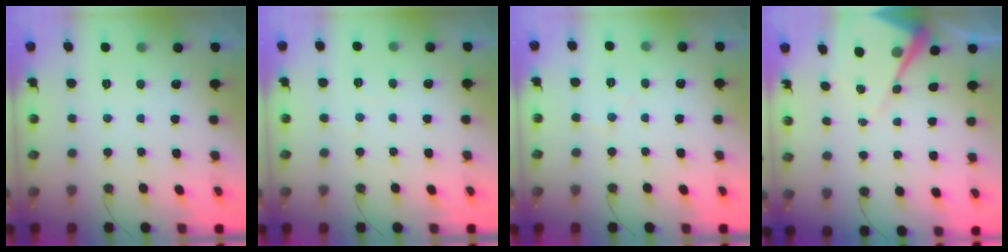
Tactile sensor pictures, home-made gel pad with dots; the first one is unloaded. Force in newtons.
{"total": 3.9, "press": 3.9, "slide": 0.6}
{"total": 5.7, "press": 5.7, "slide": 0.9}
{"total": 9.7, "press": 9.7, "slide": 0.7}